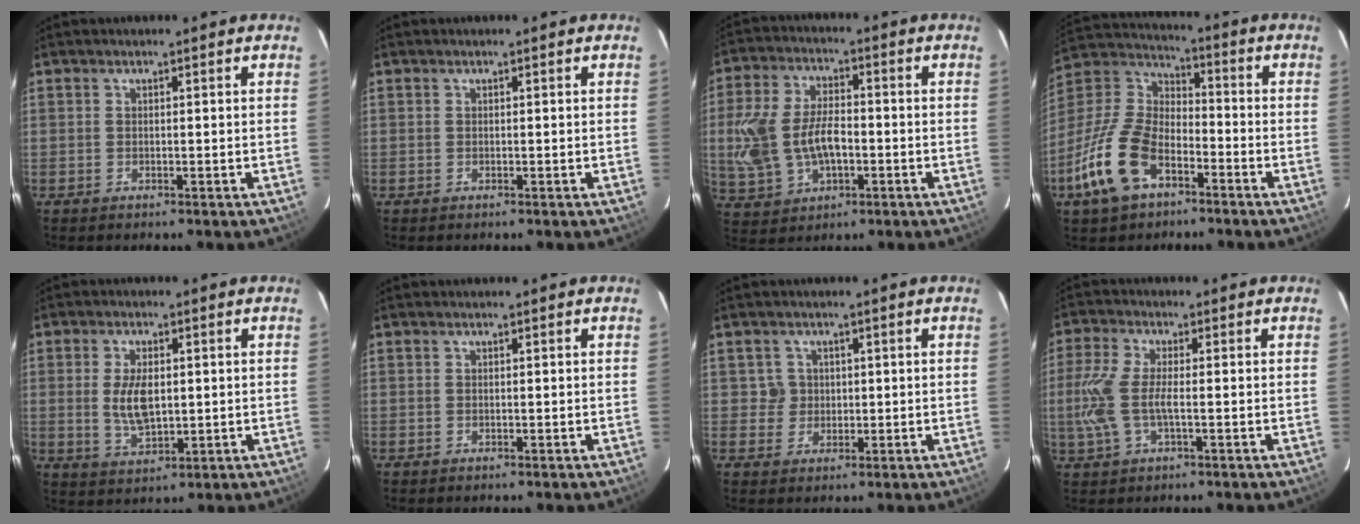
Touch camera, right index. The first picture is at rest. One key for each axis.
{"total": 0.0}
{"total": 13.8, "fx": -1.9, "fy": 8.5, "fz": 10.7, "tx": -0.240, "ty": 0.008, "tz": -0.023}
{"total": 17.1, "fx": -8.7, "fy": 9.3, "fz": 11.4, "tx": -0.253, "ty": -0.001, "tz": -0.167}
{"total": 7.3, "fx": 0.4, "fy": 3.8, "fz": 6.2, "tx": -0.121, "ty": -0.004, "tz": 0.013}
{"total": 0.0}
{"total": 3.0, "fx": 0.5, "fy": 3.0, "fz": 0.0, "tx": 0.009, "ty": 0.015, "tz": 0.007}
{"total": 8.2, "fx": -1.1, "fy": 2.6, "fz": 7.6, "tx": -0.172, "ty": -0.002, "tz": -0.021}